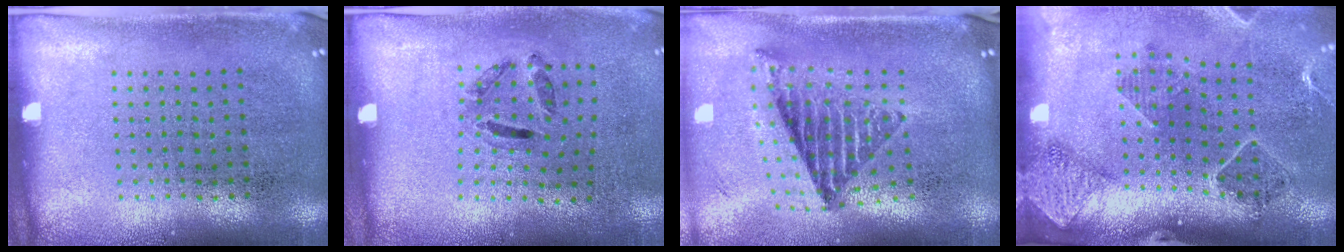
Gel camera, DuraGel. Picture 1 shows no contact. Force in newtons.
{"total": 1.3, "press": 0.6, "slide": 1.1}
{"total": 1.5, "press": 1.3, "slide": 0.9}
{"total": 1.6, "press": 1.6, "slide": 0.2}